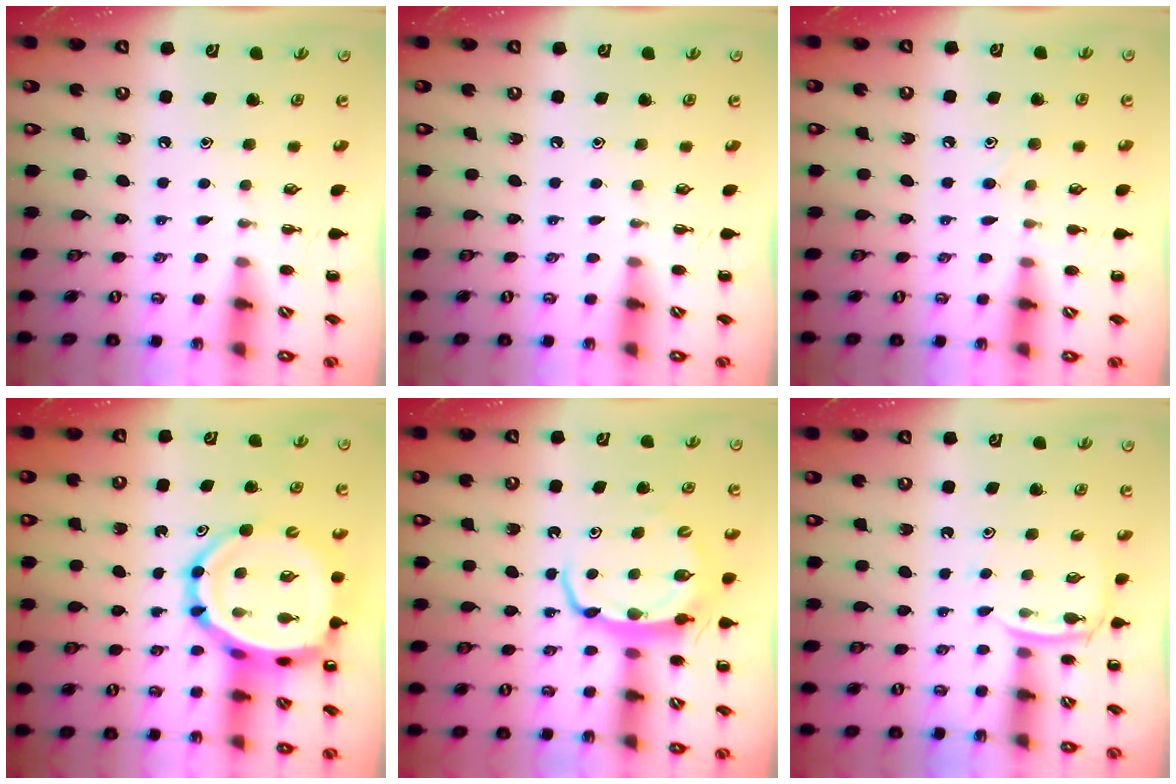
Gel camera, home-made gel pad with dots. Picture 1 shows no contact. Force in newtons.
{"total": 0.0}
{"total": 7.1, "press": 6.6, "slide": 2.4}
{"total": 13.1, "press": 12.5, "slide": 3.9}
{"total": 5.9, "press": 5.9, "slide": 0.5}
{"total": 3.9, "press": 3.6, "slide": 1.2}